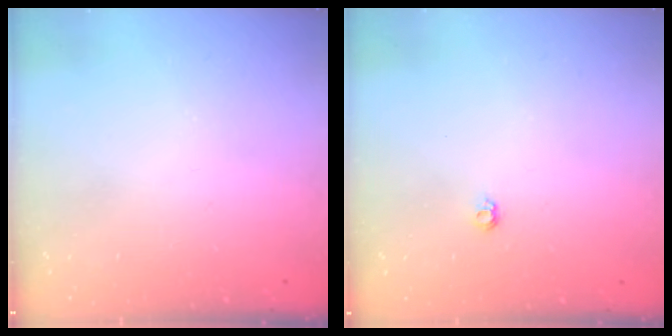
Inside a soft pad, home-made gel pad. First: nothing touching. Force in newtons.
{"total": 3.9, "press": 3.9, "slide": 0.5}